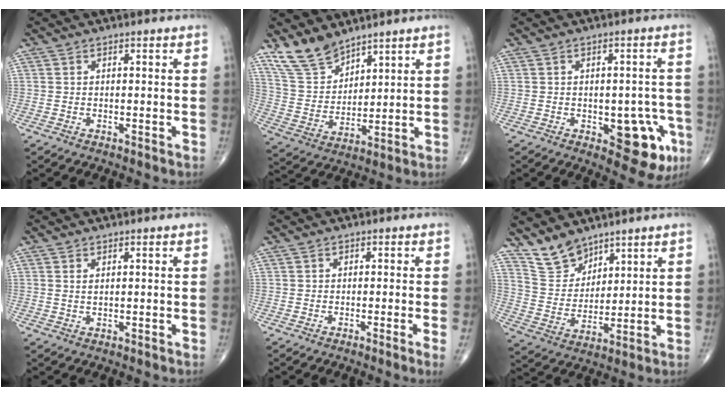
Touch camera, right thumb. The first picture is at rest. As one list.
[{"total": 9.7, "force": [7.9, 4.4, 3.4], "torque": [-0.055, -0.043, 0.172]}, {"total": 10.3, "force": [-3.6, 5.0, 8.3], "torque": [-0.057, 0.009, -0.037]}, {"total": 0.9, "force": [0.5, 0.3, 0.7], "torque": [-0.013, -0.005, 0.011]}, {"total": 1.8, "force": [-0.7, -0.5, 1.5], "torque": [-0.029, -0.005, -0.013]}, {"total": 8.3, "force": [6.8, 4.2, 2.1], "torque": [-0.020, -0.050, 0.147]}]